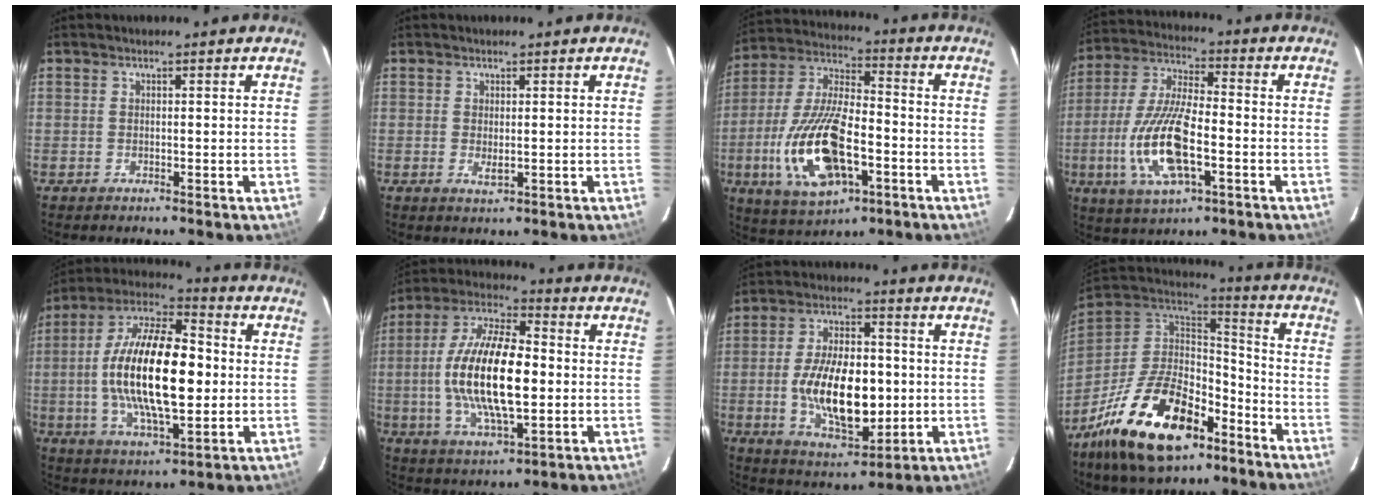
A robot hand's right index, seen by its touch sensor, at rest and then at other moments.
{"total": 1.9, "force": [0.0, 0.9, 1.6], "torque": [-0.030, -0.003, 0.000]}
{"total": 19.4, "force": [-6.1, 8.6, 16.2], "torque": [-0.350, -0.010, -0.104]}
{"total": 16.1, "force": [-4.6, 5.8, 14.3], "torque": [-0.306, -0.008, -0.086]}
{"total": 22.1, "force": [-0.7, 8.8, 20.3], "torque": [-0.385, 0.008, -0.019]}
{"total": 19.5, "force": [-1.3, 7.5, 18.0], "torque": [-0.354, 0.003, -0.027]}
{"total": 17.5, "force": [-1.9, 8.8, 15.0], "torque": [-0.279, -0.001, -0.019]}
{"total": 25.6, "force": [-14.7, 12.8, 16.7], "torque": [-0.334, -0.006, -0.247]}